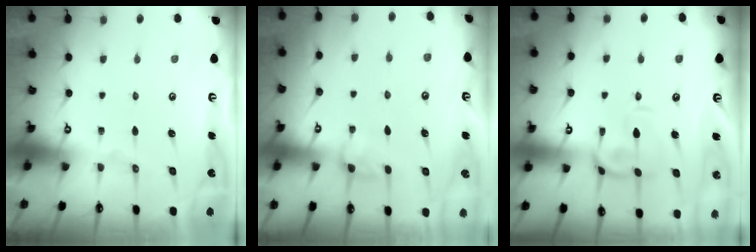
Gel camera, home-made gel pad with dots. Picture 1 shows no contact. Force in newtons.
{"total": 2.7, "press": 2.6, "slide": 0.6}
{"total": 5.2, "press": 5.0, "slide": 1.1}